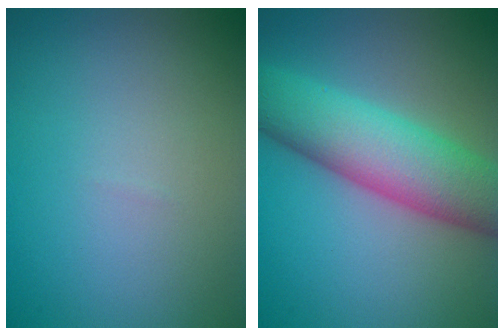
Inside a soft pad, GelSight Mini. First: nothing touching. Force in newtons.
{"total": 8.7, "press": 8.7, "slide": 0.3}